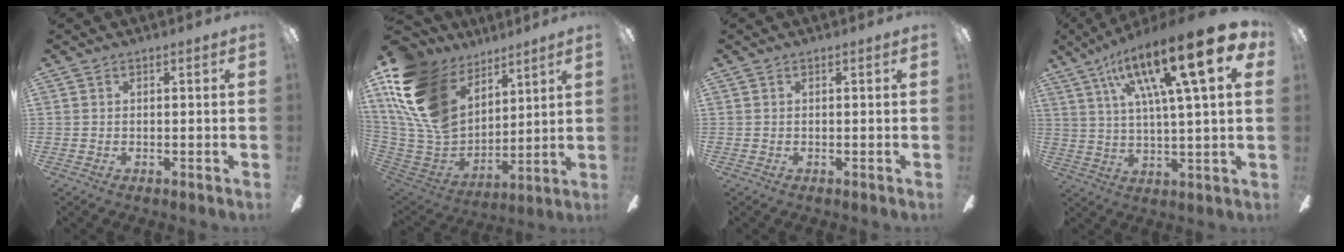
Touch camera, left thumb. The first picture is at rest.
{"total": 22.2, "force": [10.1, 14.8, 13.0], "torque": [-0.300, -0.044, 0.188]}
{"total": 0.0}
{"total": 21.7, "force": [10.7, 4.5, 18.3], "torque": [-0.314, -0.048, 0.157]}